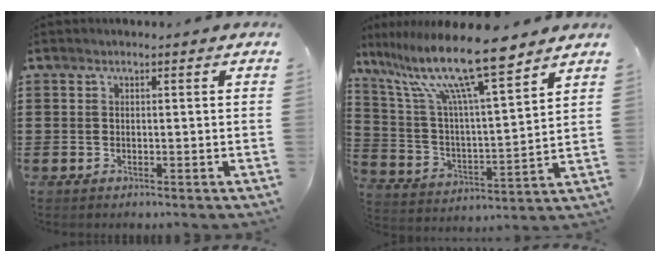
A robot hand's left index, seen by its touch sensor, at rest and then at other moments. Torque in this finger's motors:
{"motor_torque": [1.10, -1.03, 1.05, 0.21]}